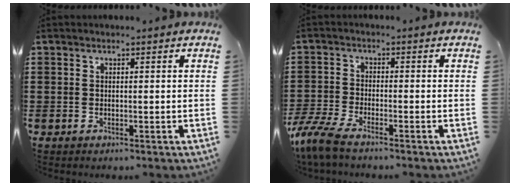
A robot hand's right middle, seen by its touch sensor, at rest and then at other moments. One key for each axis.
{"total": 5.0, "fx": -4.2, "fy": 0.6, "fz": 2.5, "tx": -0.082, "ty": -0.018, "tz": -0.091}